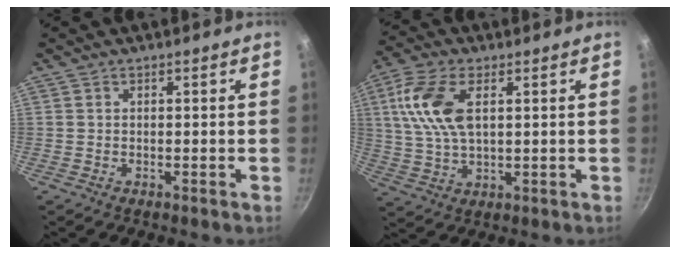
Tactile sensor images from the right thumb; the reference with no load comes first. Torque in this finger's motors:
{"motor_torque": [0.35, 2.59, 1.64, 0.33, 0.15]}